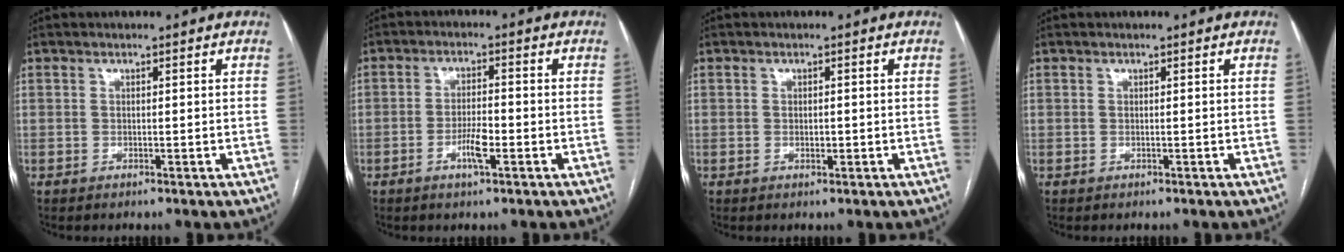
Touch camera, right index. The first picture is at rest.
{"total": 4.5, "force": [-1.9, 0.9, 3.9], "torque": [-0.072, 0.001, -0.033]}
{"total": 1.2, "force": [-0.3, 0.6, 1.0], "torque": [-0.017, 0.000, -0.002]}
{"total": 0.0}